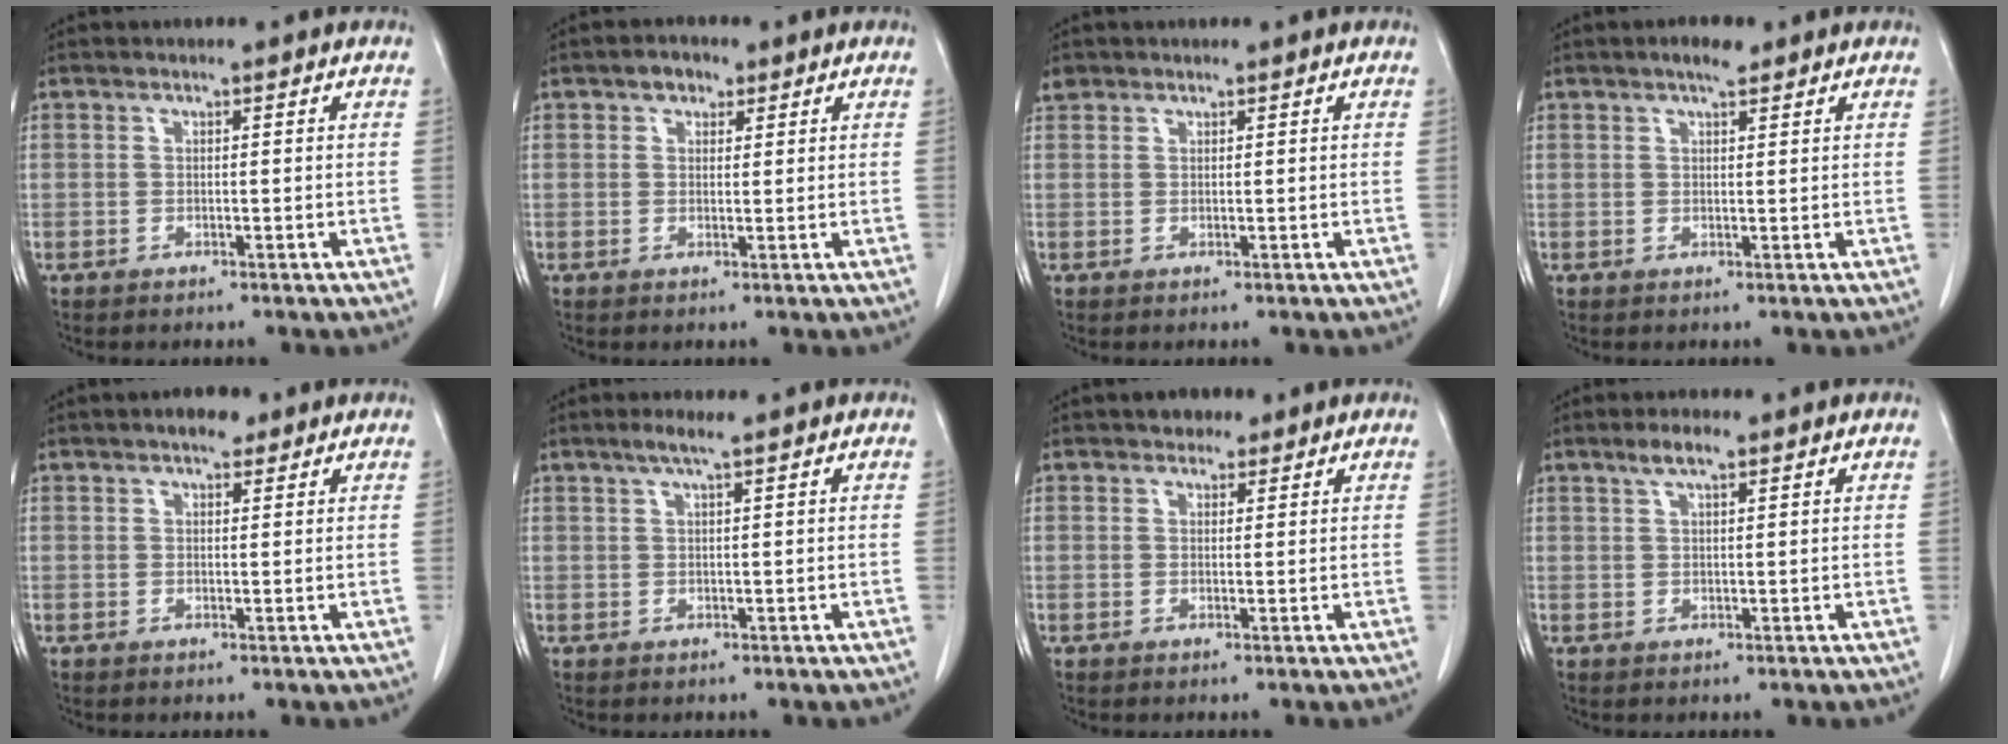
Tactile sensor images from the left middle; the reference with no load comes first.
{"total": 2.3, "force": [1.4, 1.6, 1.0], "torque": [-0.017, 0.006, 0.020]}
{"total": 1.2, "force": [1.0, 0.7, 0.0], "torque": [0.001, 0.009, 0.018]}
{"total": 2.6, "force": [1.9, 0.8, 1.6], "torque": [-0.028, 0.004, 0.028]}
{"total": 2.6, "force": [1.8, 1.2, 1.5], "torque": [-0.024, 0.007, 0.026]}
{"total": 2.2, "force": [1.5, -0.2, 1.7], "torque": [-0.039, 0.004, 0.031]}
{"total": 2.4, "force": [1.7, 1.5, 0.8], "torque": [-0.014, 0.008, 0.025]}
{"total": 2.9, "force": [1.9, 0.6, 2.0], "torque": [-0.044, 0.006, 0.037]}